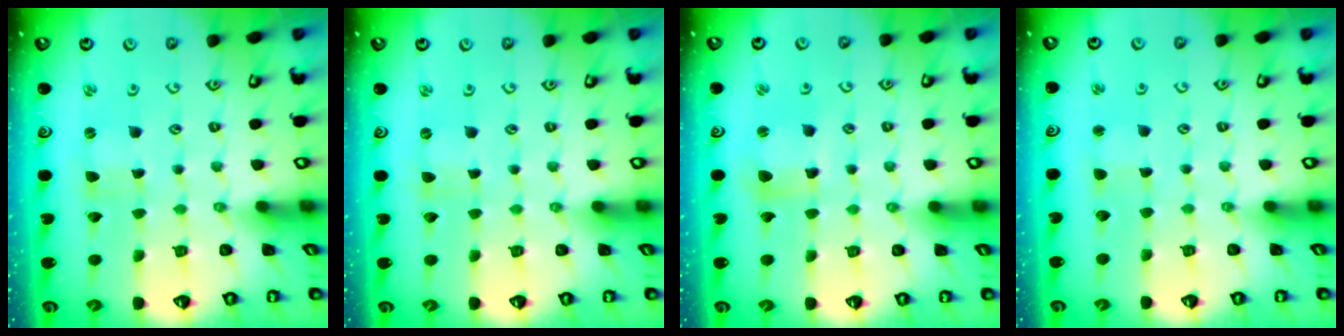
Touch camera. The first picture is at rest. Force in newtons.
{"total": 0.0}
{"total": 5.6, "press": 5.6, "slide": 0.7}
{"total": 1.4, "press": 1.4, "slide": 0.3}